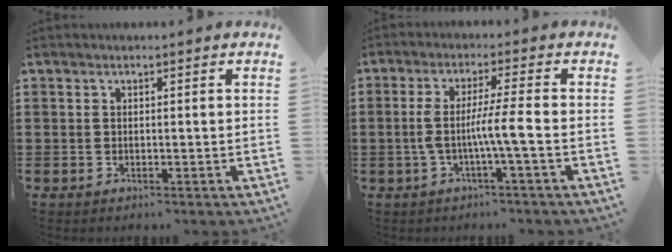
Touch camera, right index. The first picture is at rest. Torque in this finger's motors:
{"motor_torque": [1.07, -0.80, 0.21, 0.20]}